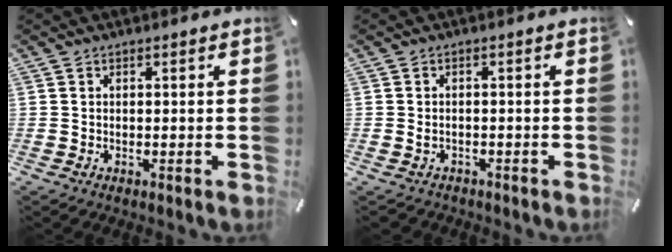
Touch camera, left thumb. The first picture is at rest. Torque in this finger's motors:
{"motor_torque": [0.57, 1.26, 0.05, 0.26, 0.06]}